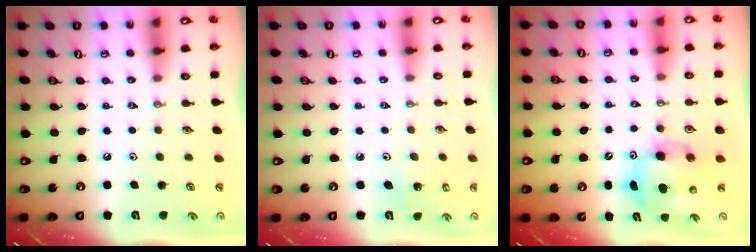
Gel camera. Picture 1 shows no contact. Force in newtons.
{"total": 3.7, "press": 3.7, "slide": 0.4}
{"total": 7.6, "press": 7.4, "slide": 1.7}